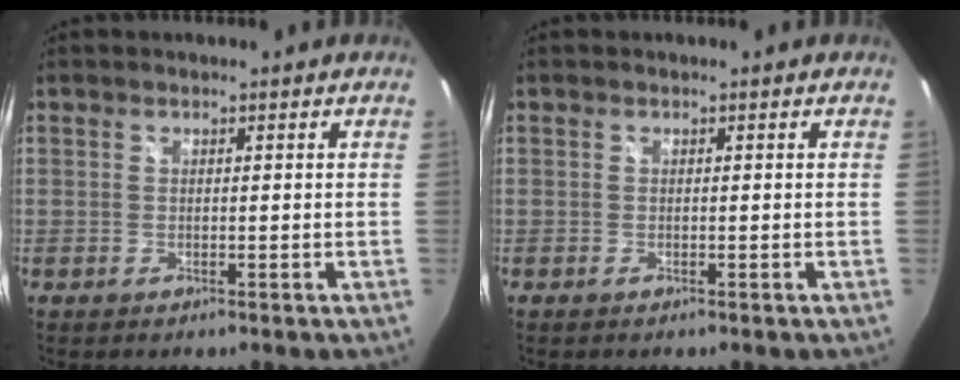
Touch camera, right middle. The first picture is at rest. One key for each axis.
{"total": 0.0}